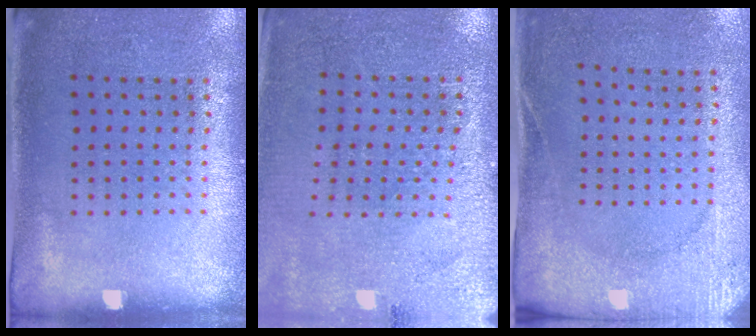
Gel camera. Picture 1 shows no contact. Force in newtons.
{"total": 2.8, "press": 2.8, "slide": 0.2}
{"total": 2.6, "press": 2.2, "slide": 1.4}